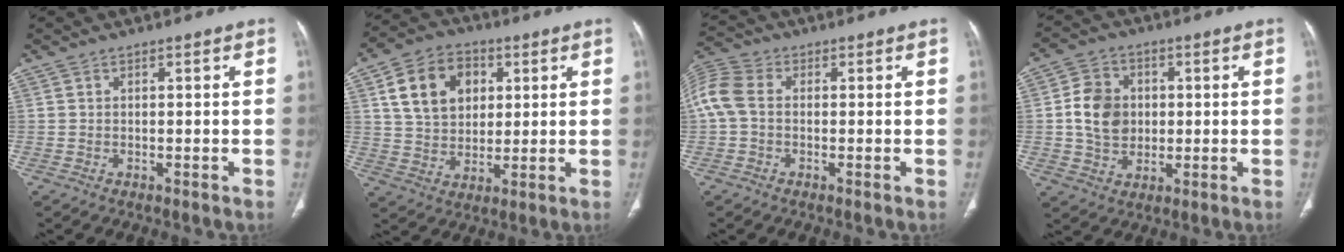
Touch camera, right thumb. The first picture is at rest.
{"total": 13.3, "force": [4.3, 9.9, 7.6], "torque": [-0.100, 0.001, 0.077]}
{"total": 7.5, "force": [-0.1, 5.4, 5.2], "torque": [-0.121, 0.020, -0.013]}
{"total": 9.6, "force": [0.4, 7.9, 5.4], "torque": [-0.074, 0.006, 0.006]}